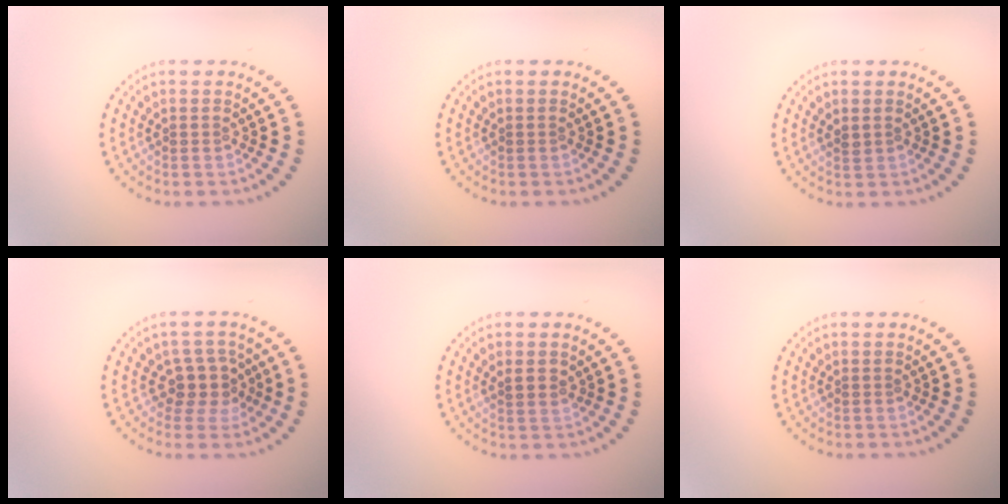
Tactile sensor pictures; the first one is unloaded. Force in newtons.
{"total": 0.0}
{"total": 0.8, "press": 0.8, "slide": 0.1}
{"total": 2.8, "press": 2.3, "slide": 1.6}
{"total": 1.0, "press": 0.9, "slide": 0.5}
{"total": 0.0}